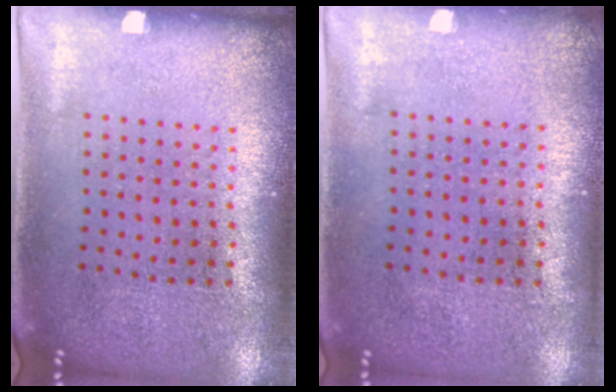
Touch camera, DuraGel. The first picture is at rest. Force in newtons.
{"total": 0.0}